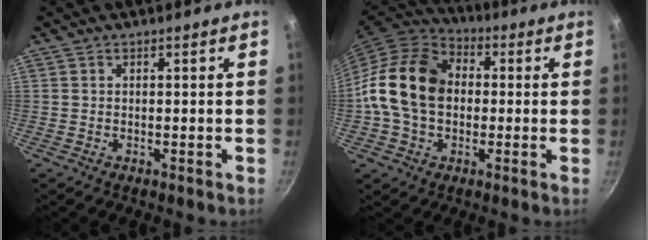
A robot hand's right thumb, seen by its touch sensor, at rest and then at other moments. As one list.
[{"total": 16.7, "force": [0.1, 12.5, 11.1], "torque": [-0.181, 0.030, -0.012]}]